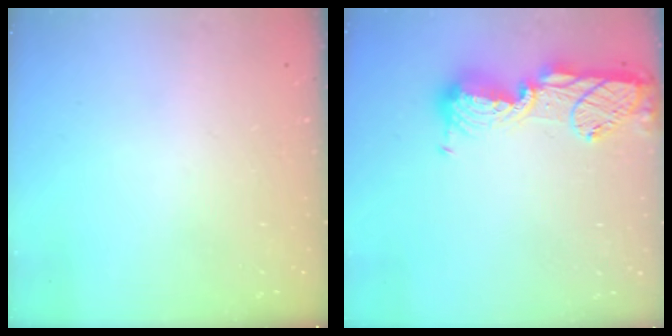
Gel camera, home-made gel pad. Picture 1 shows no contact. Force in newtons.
{"total": 16.3, "press": 15.3, "slide": 5.7}